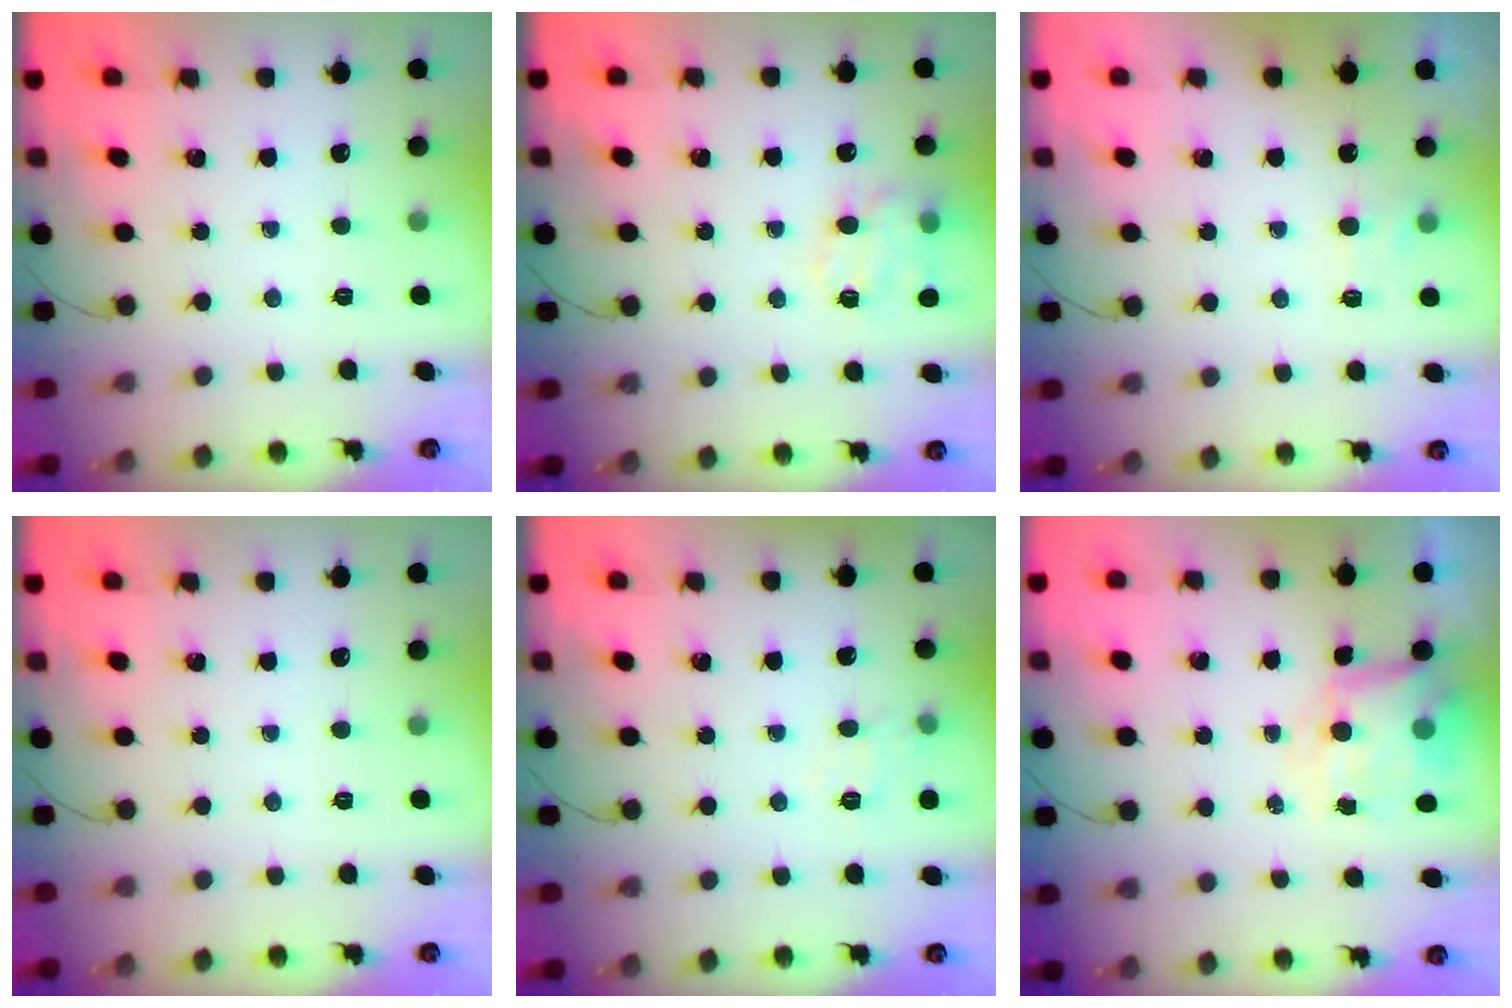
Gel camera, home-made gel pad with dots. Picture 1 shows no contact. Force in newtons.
{"total": 12.5, "press": 12.4, "slide": 1.7}
{"total": 5.2, "press": 4.9, "slide": 1.6}
{"total": 0.0}
{"total": 7.0, "press": 6.8, "slide": 1.5}
{"total": 6.8, "press": 6.5, "slide": 1.9}